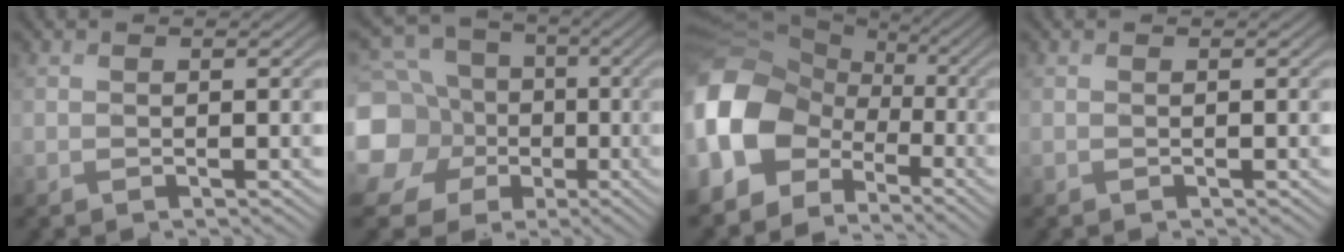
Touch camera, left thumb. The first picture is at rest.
{"total": 17.0, "force": [-2.0, 15.5, 6.7], "torque": [-0.237, -0.004, -0.063]}
{"total": 15.6, "force": [-3.6, 12.4, 8.8], "torque": [-0.247, -0.021, -0.080]}
{"total": 0.0}